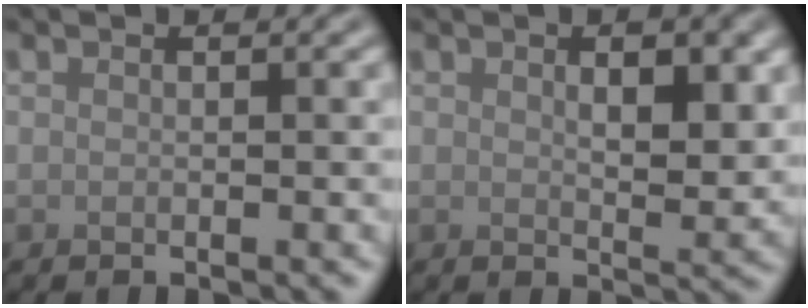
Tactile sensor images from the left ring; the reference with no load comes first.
{"total": 3.7, "force": [1.2, 1.6, 3.1], "torque": [-0.045, -0.006, 0.023]}